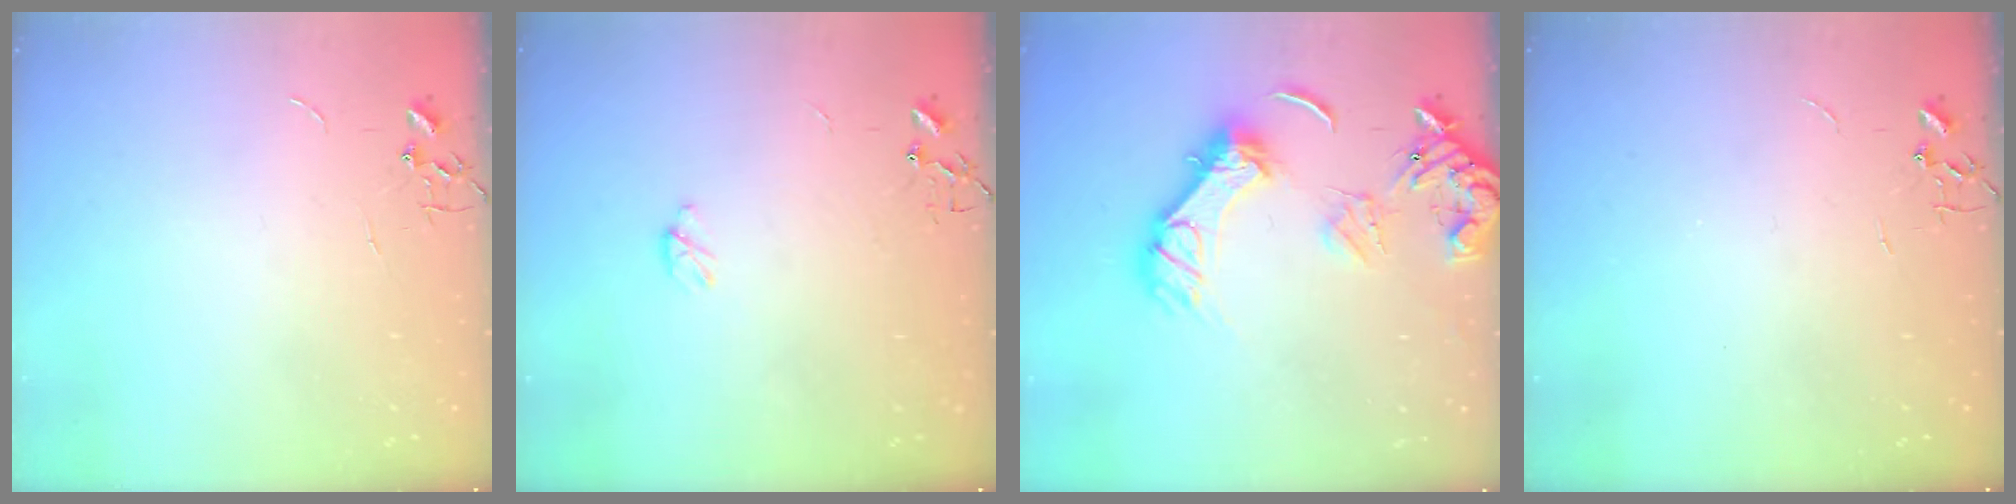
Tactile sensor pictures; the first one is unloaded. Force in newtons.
{"total": 3.3, "press": 3.3, "slide": 0.3}
{"total": 15.8, "press": 15.7, "slide": 1.6}
{"total": 0.0}